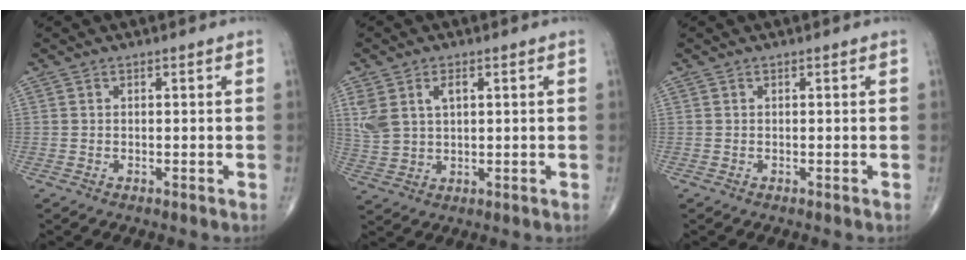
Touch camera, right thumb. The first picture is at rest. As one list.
[{"total": 7.1, "force": [2.3, 4.3, 5.1], "torque": [-0.111, 0.004, 0.055]}, {"total": 0.0}]